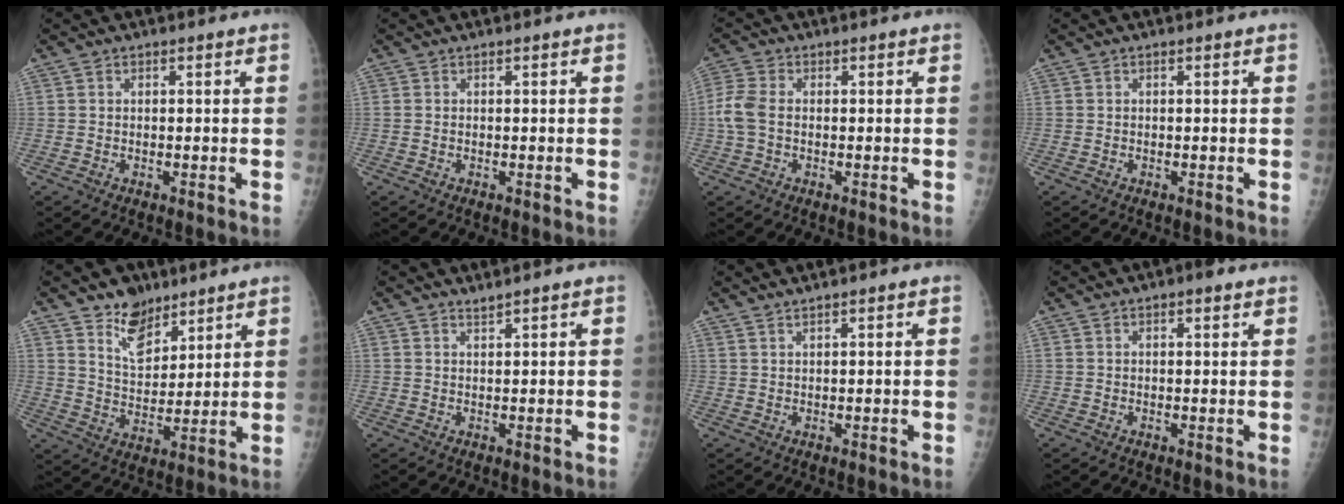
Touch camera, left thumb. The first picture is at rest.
{"total": 0.0}
{"total": 4.7, "force": [-0.2, 3.1, 3.5], "torque": [-0.097, 0.008, -0.011]}
{"total": 0.0}
{"total": 9.0, "force": [6.5, 5.2, 3.6], "torque": [-0.033, -0.047, 0.118]}
{"total": 1.0, "force": [1.0, -0.2, 0.2], "torque": [-0.003, -0.009, 0.019]}
{"total": 1.3, "force": [1.2, -0.2, 0.4], "torque": [-0.007, -0.004, 0.026]}
{"total": 1.8, "force": [1.1, 0.7, 1.2], "torque": [-0.011, -0.002, 0.012]}